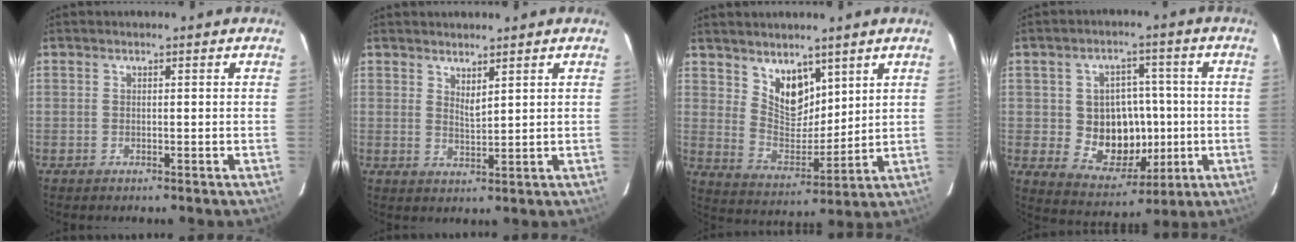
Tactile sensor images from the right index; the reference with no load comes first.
{"total": 2.7, "force": [2.1, 0.5, 1.6], "torque": [-0.027, -0.004, 0.035]}
{"total": 9.0, "force": [6.0, 5.2, 4.4], "torque": [-0.067, -0.003, 0.121]}
{"total": 11.7, "force": [-1.0, 9.8, 6.2], "torque": [-0.126, 0.006, 0.006]}